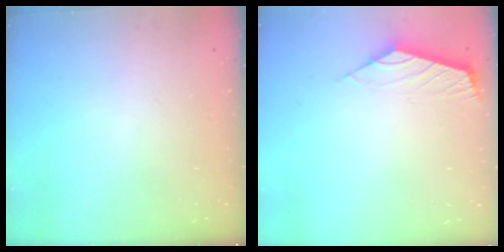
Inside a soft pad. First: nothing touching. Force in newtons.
{"total": 2.3, "press": 2.2, "slide": 0.4}